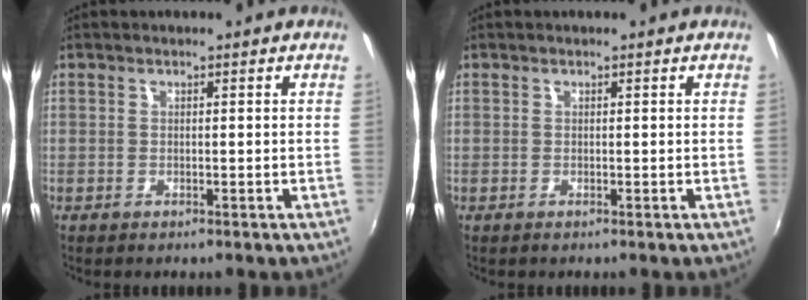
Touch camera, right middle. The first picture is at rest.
{"total": 0.0}